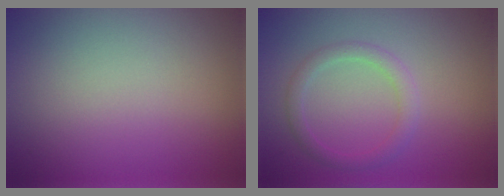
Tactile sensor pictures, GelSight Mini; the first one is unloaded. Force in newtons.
{"total": 2.0, "press": 2.0, "slide": 0.0}